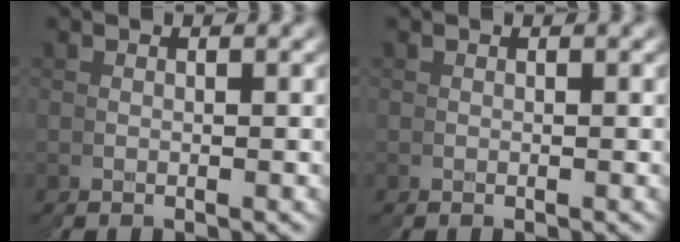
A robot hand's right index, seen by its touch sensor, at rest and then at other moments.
{"total": 0.0}